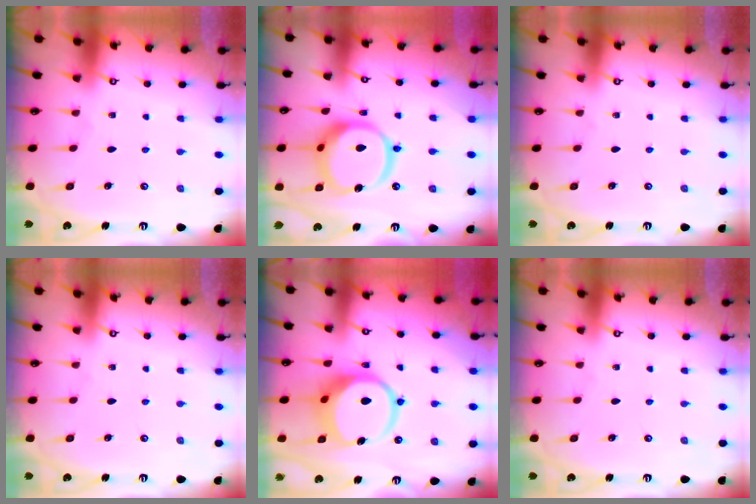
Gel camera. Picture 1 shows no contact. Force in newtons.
{"total": 16.9, "press": 16.8, "slide": 2.1}
{"total": 0.0}
{"total": 0.0}
{"total": 12.2, "press": 12.1, "slide": 1.5}
{"total": 0.0}